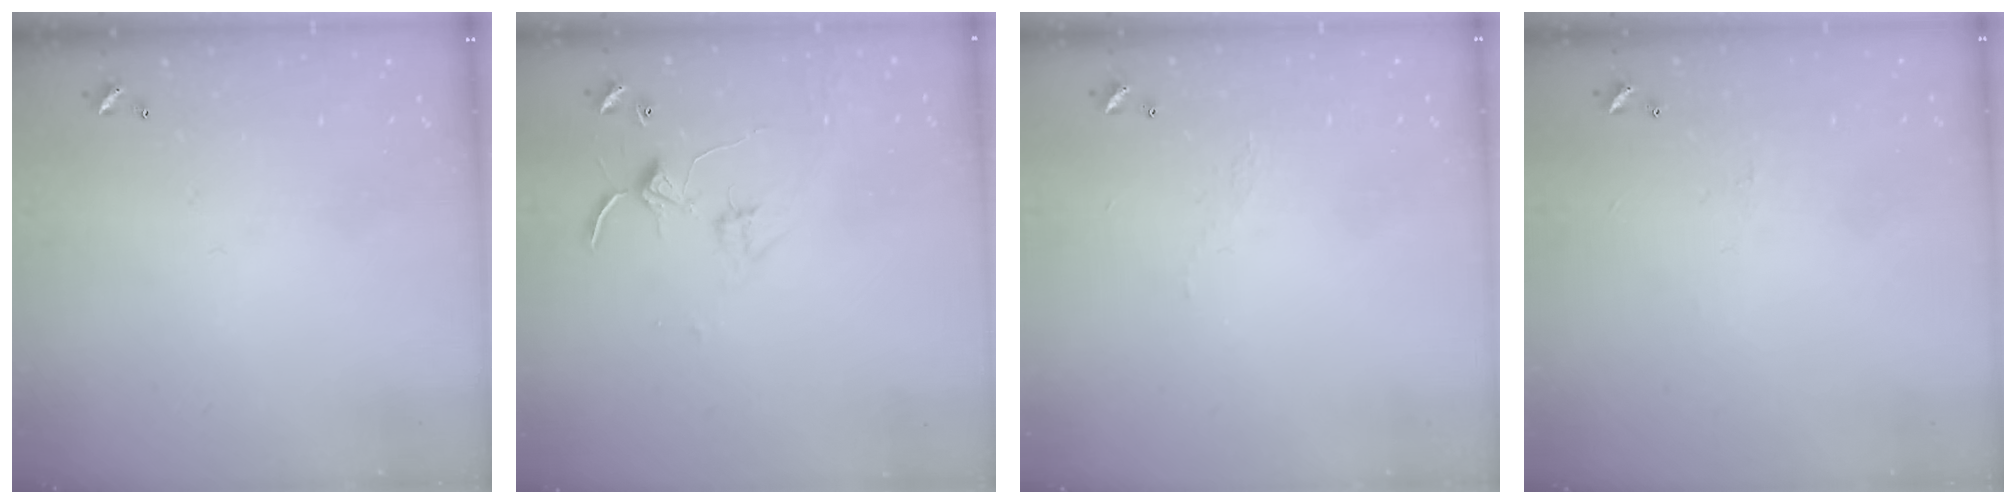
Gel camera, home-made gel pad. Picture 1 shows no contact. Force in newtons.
{"total": 2.8, "press": 2.8, "slide": 0.4}
{"total": 2.9, "press": 2.9, "slide": 0.5}
{"total": 0.8, "press": 0.7, "slide": 0.5}